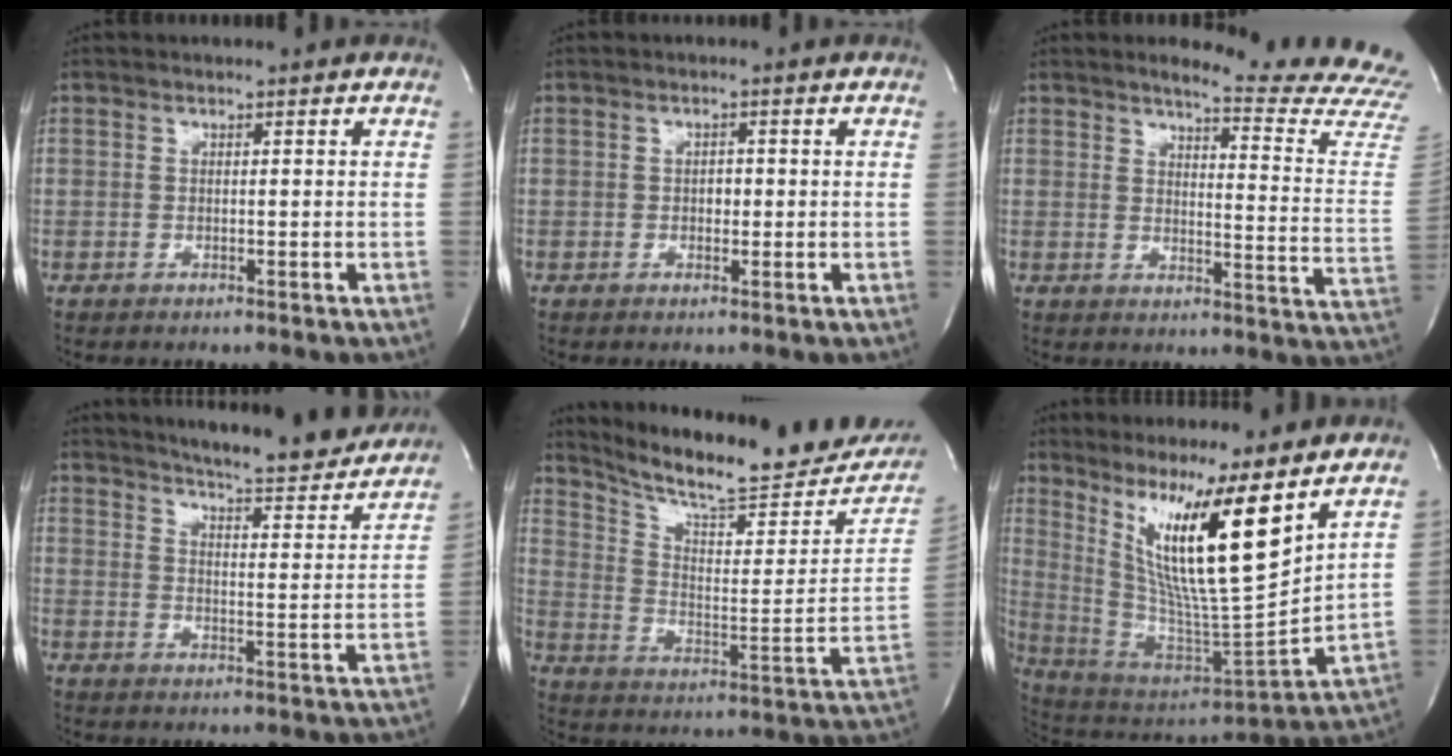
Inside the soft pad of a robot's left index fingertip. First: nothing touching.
{"total": 1.2, "force": [-0.3, 0.7, 0.9], "torque": [-0.012, -0.002, -0.006]}
{"total": 18.0, "force": [17.4, -0.7, 4.6], "torque": [-0.058, -0.151, 0.182]}
{"total": 19.3, "force": [17.9, 1.8, 7.0], "torque": [-0.102, -0.055, 0.223]}
{"total": 21.4, "force": [19.5, 2.7, 8.3], "torque": [-0.137, -0.063, 0.273]}
{"total": 17.5, "force": [10.0, -0.1, 14.3], "torque": [-0.263, -0.023, 0.178]}